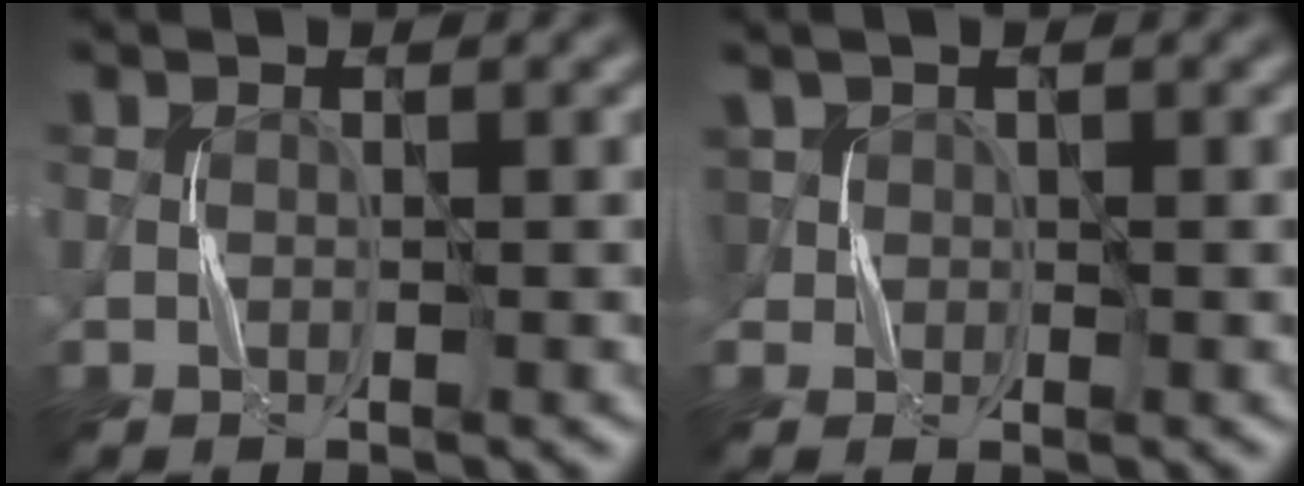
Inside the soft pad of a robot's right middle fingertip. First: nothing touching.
{"total": 0.7, "force": [0.6, -0.2, -0.4], "torque": [0.012, -0.006, 0.013]}